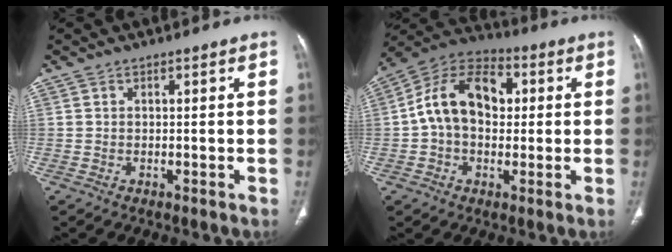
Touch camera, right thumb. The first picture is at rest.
{"total": 14.1, "force": [1.4, 9.9, 10.0], "torque": [-0.152, 0.032, 0.013]}